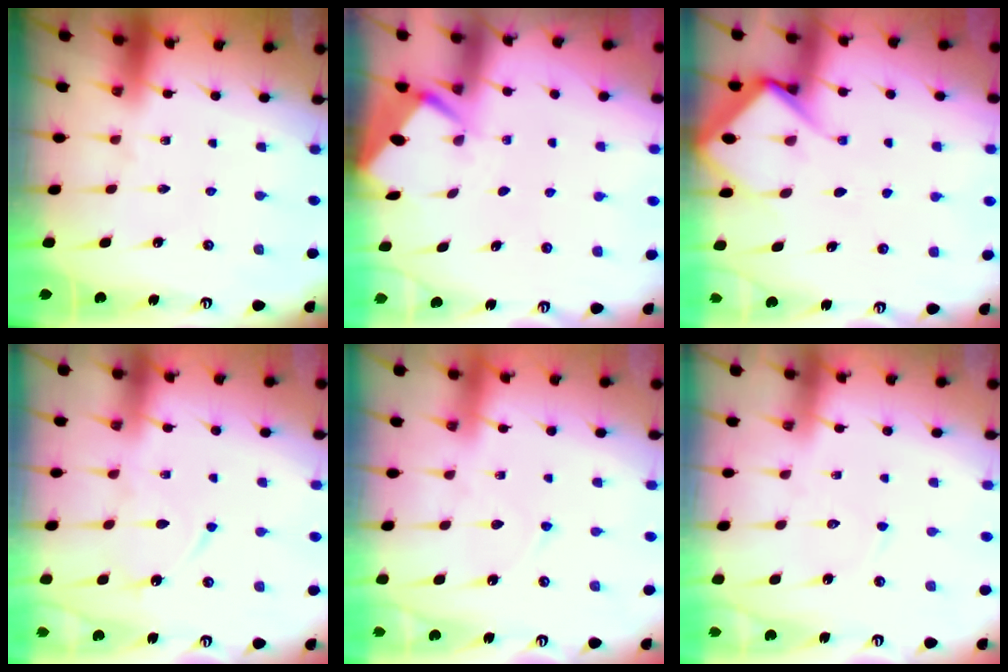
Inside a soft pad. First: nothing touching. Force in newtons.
{"total": 2.6, "press": 2.6, "slide": 0.4}
{"total": 9.2, "press": 9.2, "slide": 0.9}
{"total": 8.6, "press": 8.5, "slide": 0.8}
{"total": 5.4, "press": 5.4, "slide": 0.4}
{"total": 3.9, "press": 3.8, "slide": 0.4}